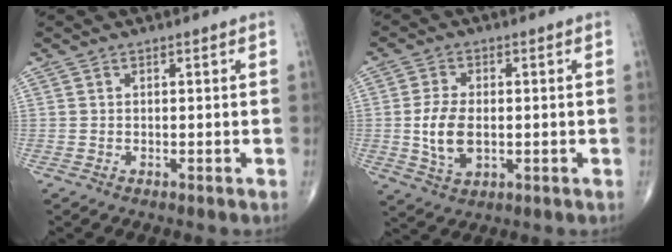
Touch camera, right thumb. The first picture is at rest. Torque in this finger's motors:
{"motor_torque": [-0.22, 0.57, 0.89, 0.09, 0.28]}